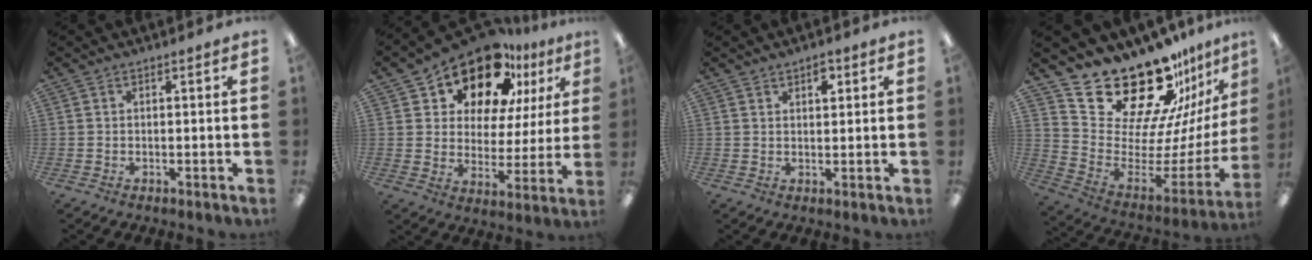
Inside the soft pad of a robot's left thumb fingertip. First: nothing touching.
{"total": 16.8, "force": [13.3, 7.5, 6.9], "torque": [-0.126, -0.096, 0.235]}
{"total": 3.0, "force": [2.1, 1.5, 1.6], "torque": [-0.011, -0.008, 0.031]}
{"total": 26.1, "force": [21.1, 10.5, 11.1], "torque": [-0.175, -0.159, 0.390]}